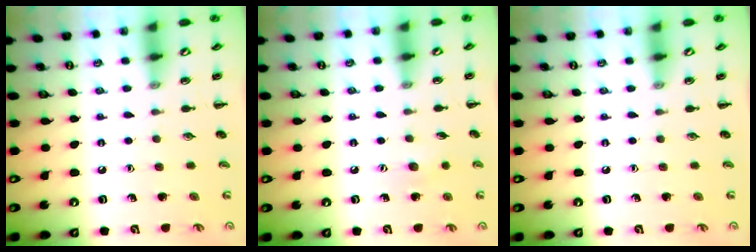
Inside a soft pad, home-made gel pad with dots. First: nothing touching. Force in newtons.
{"total": 4.6, "press": 4.5, "slide": 1.2}
{"total": 0.0}